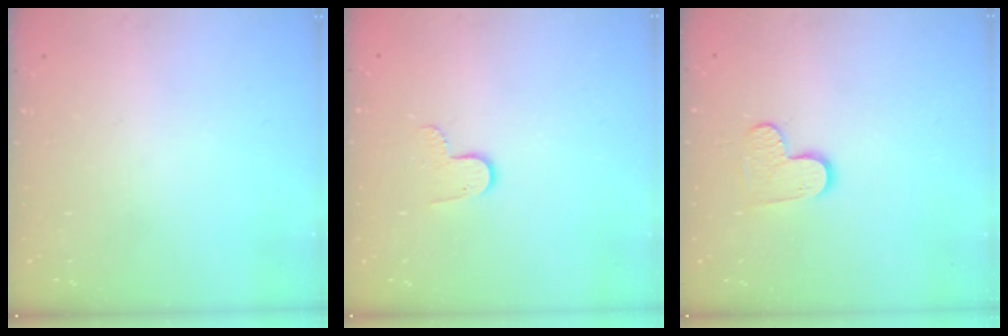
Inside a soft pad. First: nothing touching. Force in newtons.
{"total": 5.8, "press": 5.8, "slide": 0.5}
{"total": 6.3, "press": 6.3, "slide": 0.1}